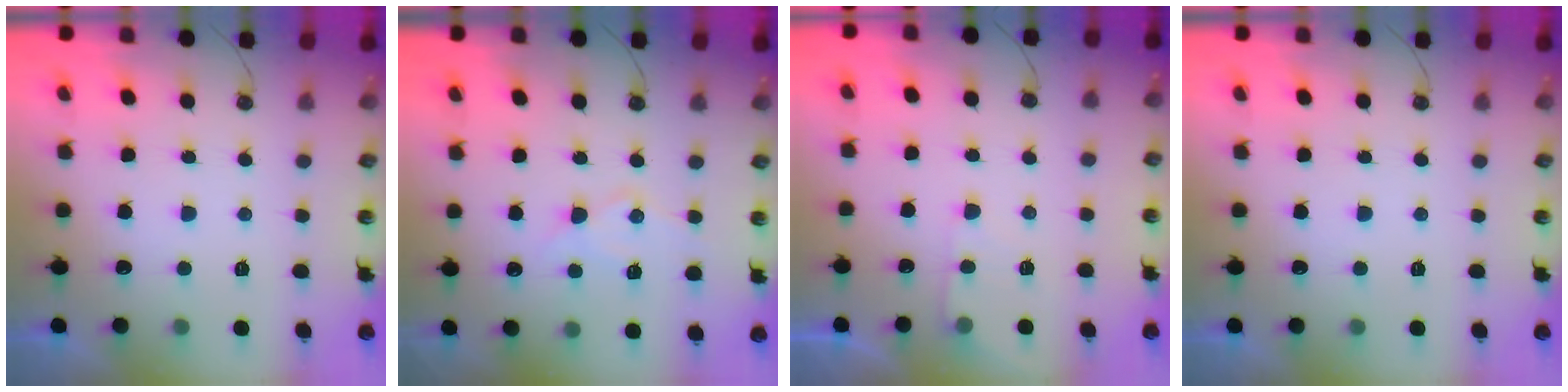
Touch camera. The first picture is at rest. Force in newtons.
{"total": 9.1, "press": 9.1, "slide": 0.7}
{"total": 5.6, "press": 5.5, "slide": 0.7}
{"total": 0.0}